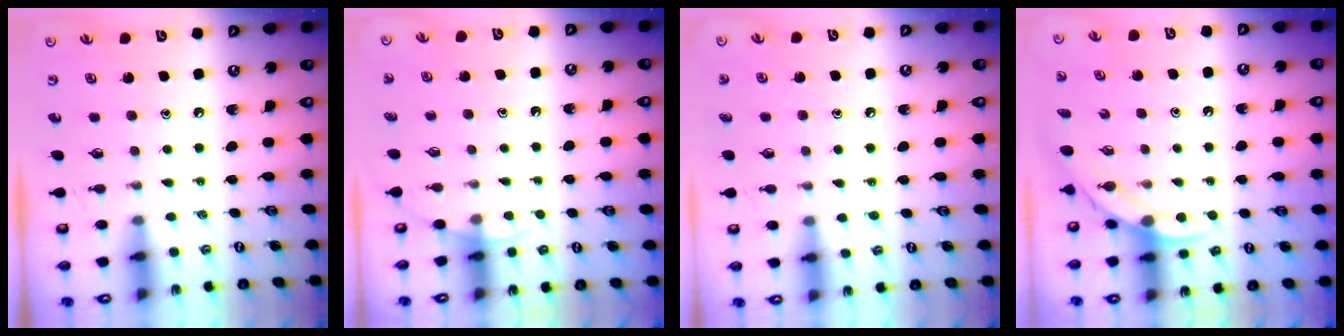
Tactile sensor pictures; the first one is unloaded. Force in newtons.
{"total": 3.8, "press": 3.8, "slide": 0.3}
{"total": 5.4, "press": 5.3, "slide": 0.7}
{"total": 5.4, "press": 5.4, "slide": 0.2}